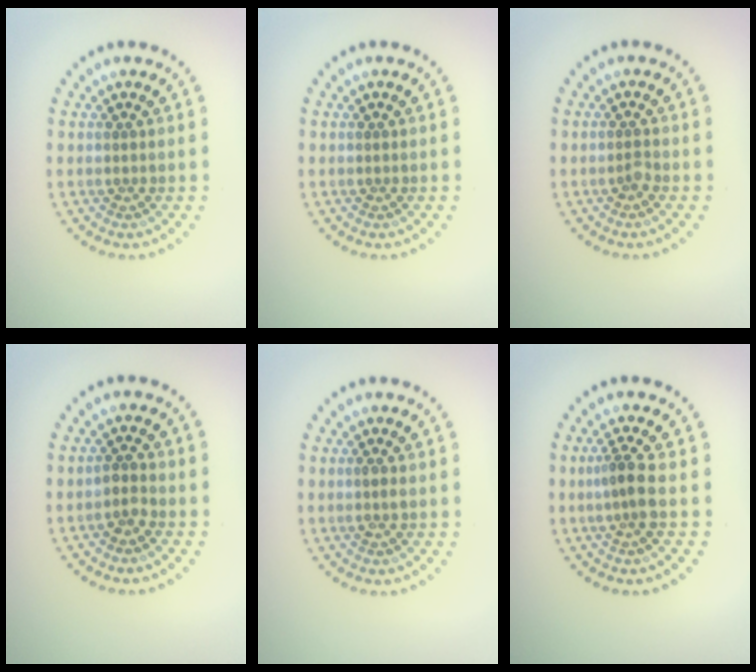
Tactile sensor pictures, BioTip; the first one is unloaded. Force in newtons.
{"total": 0.0}
{"total": 0.9, "press": 0.6, "slide": 0.6}
{"total": 1.3, "press": 1.1, "slide": 0.7}
{"total": 0.8, "press": 0.7, "slide": 0.3}
{"total": 2.2, "press": 1.7, "slide": 1.4}